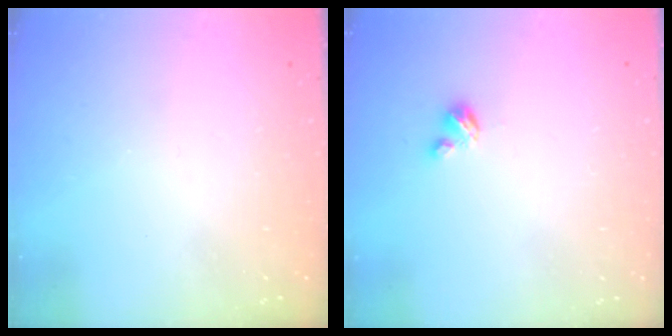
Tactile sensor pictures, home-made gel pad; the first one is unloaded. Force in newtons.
{"total": 2.9, "press": 2.9, "slide": 0.3}